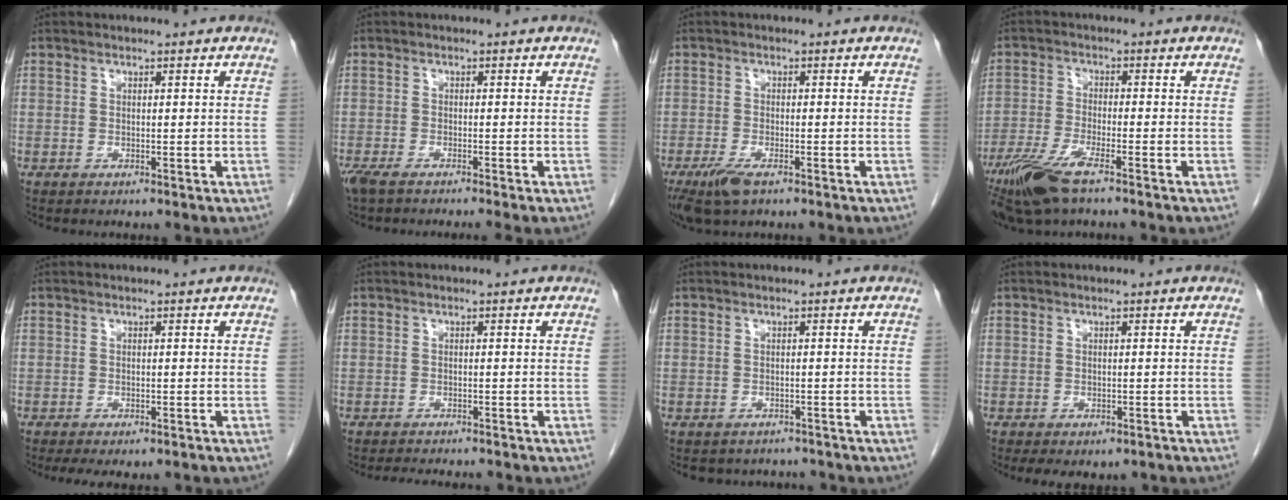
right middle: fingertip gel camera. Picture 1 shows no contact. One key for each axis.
{"total": 5.0, "fx": -4.1, "fy": 0.1, "fz": 2.9, "tx": -0.044, "ty": -0.011, "tz": -0.070}
{"total": 4.7, "fx": -3.0, "fy": 1.3, "fz": 3.4, "tx": -0.073, "ty": -0.011, "tz": -0.050}
{"total": 8.4, "fx": -5.7, "fy": 1.3, "fz": 6.1, "tx": -0.127, "ty": -0.018, "tz": -0.107}
{"total": 6.5, "fx": -5.2, "fy": 1.9, "fz": 3.2, "tx": -0.041, "ty": -0.008, "tz": -0.071}
{"total": 6.0, "fx": -5.5, "fy": 1.0, "fz": 2.2, "tx": -0.028, "ty": -0.007, "tz": -0.074}
{"total": 5.3, "fx": -4.8, "fy": 2.2, "fz": 0.3, "tx": -0.004, "ty": 0.005, "tz": -0.054}
{"total": 6.1, "fx": -4.7, "fy": 2.8, "fz": 2.8, "tx": -0.033, "ty": 0.001, "tz": -0.057}